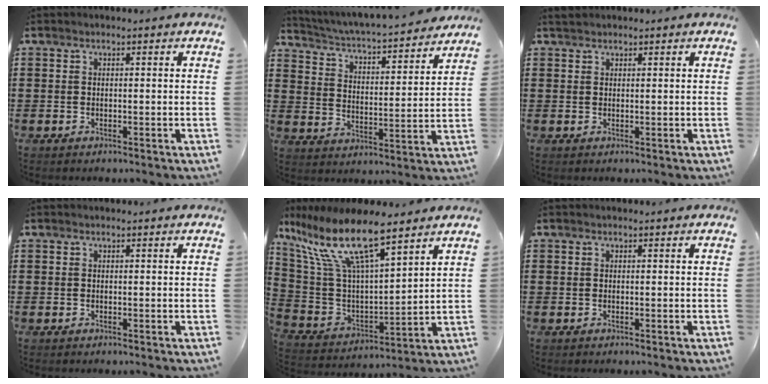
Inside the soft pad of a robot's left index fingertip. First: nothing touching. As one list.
[{"total": 3.4, "force": [3.3, -0.3, 0.9], "torque": [-0.037, -0.036, 0.045]}, {"total": 1.1, "force": [1.0, 0.3, 0.4], "torque": [-0.010, 0.001, 0.019]}, {"total": 0.0}, {"total": 13.9, "force": [9.1, 3.6, 9.8], "torque": [-0.230, -0.047, 0.155]}, {"total": 0.0}]